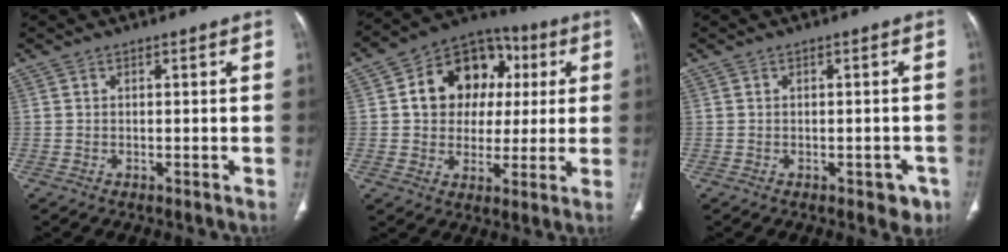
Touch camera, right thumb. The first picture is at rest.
{"total": 16.4, "force": [3.5, 12.9, 9.5], "torque": [-0.096, 0.020, 0.050]}
{"total": 3.6, "force": [-1.9, 2.2, 2.3], "torque": [-0.005, 0.008, -0.019]}